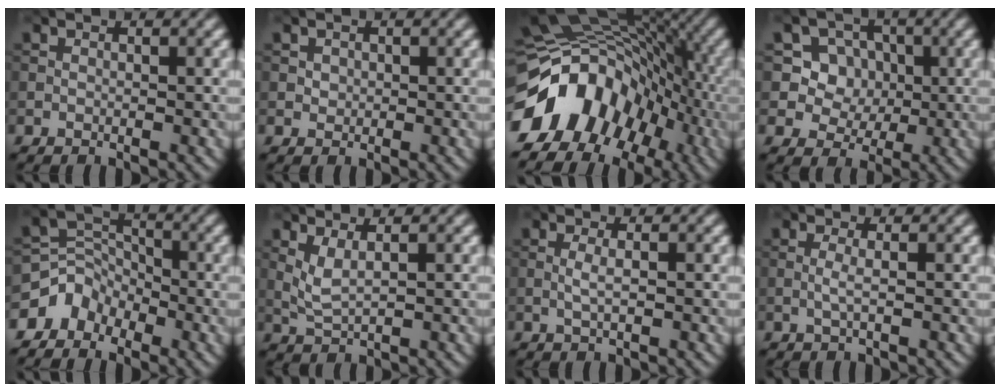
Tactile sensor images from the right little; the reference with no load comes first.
{"total": 0.7, "force": [0.2, 0.7, 0.2], "torque": [-0.005, -0.003, 0.005]}
{"total": 12.5, "force": [-5.5, 8.9, 6.8], "torque": [-0.120, 0.013, -0.110]}
{"total": 6.1, "force": [1.5, 5.5, 2.1], "torque": [-0.041, 0.001, 0.028]}
{"total": 3.9, "force": [-2.9, 2.6, 0.3], "torque": [0.007, 0.014, -0.063]}
{"total": 2.0, "force": [0.8, 0.4, 1.7], "torque": [-0.046, -0.005, 0.020]}
{"total": 1.1, "force": [-0.3, 0.0, 1.0], "torque": [-0.027, 0.000, -0.009]}
{"total": 1.0, "force": [-0.2, 0.0, 1.0], "torque": [-0.025, 0.001, -0.007]}